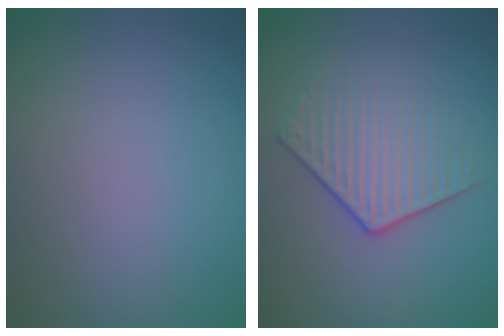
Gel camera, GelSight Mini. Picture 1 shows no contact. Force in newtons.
{"total": 3.5, "press": 3.1, "slide": 1.8}